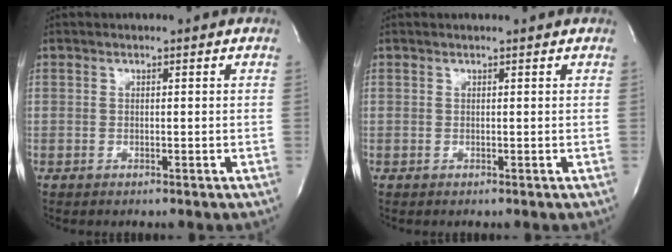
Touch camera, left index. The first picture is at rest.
{"total": 0.9, "force": [0.8, -0.1, 0.3], "torque": [-0.010, 0.003, 0.011]}